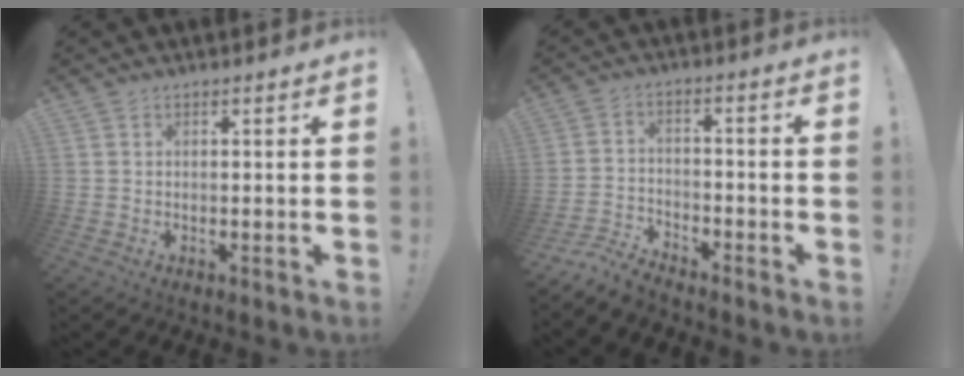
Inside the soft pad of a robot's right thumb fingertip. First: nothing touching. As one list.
[{"total": 7.1, "force": [-6.6, 1.7, 1.9], "torque": [-0.039, 0.021, -0.128]}]